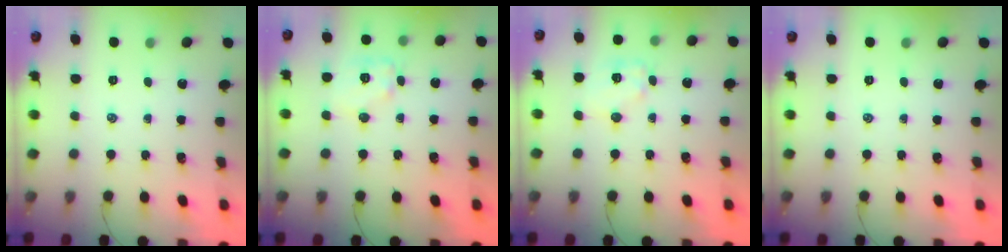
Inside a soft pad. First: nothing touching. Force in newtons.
{"total": 8.9, "press": 8.9, "slide": 0.7}
{"total": 8.9, "press": 8.9, "slide": 0.6}
{"total": 0.0}